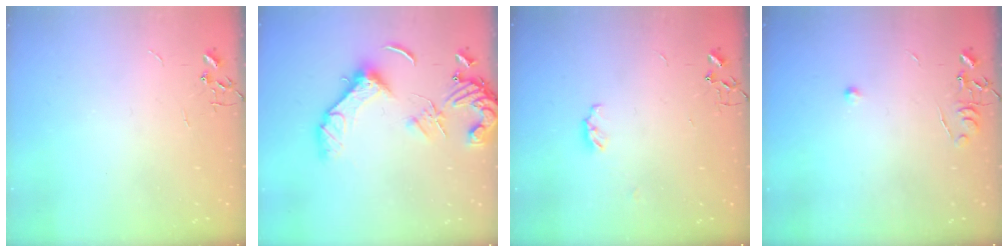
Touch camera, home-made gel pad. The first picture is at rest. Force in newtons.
{"total": 15.8, "press": 15.7, "slide": 2.2}
{"total": 3.7, "press": 3.7, "slide": 0.6}
{"total": 5.8, "press": 5.8, "slide": 0.8}